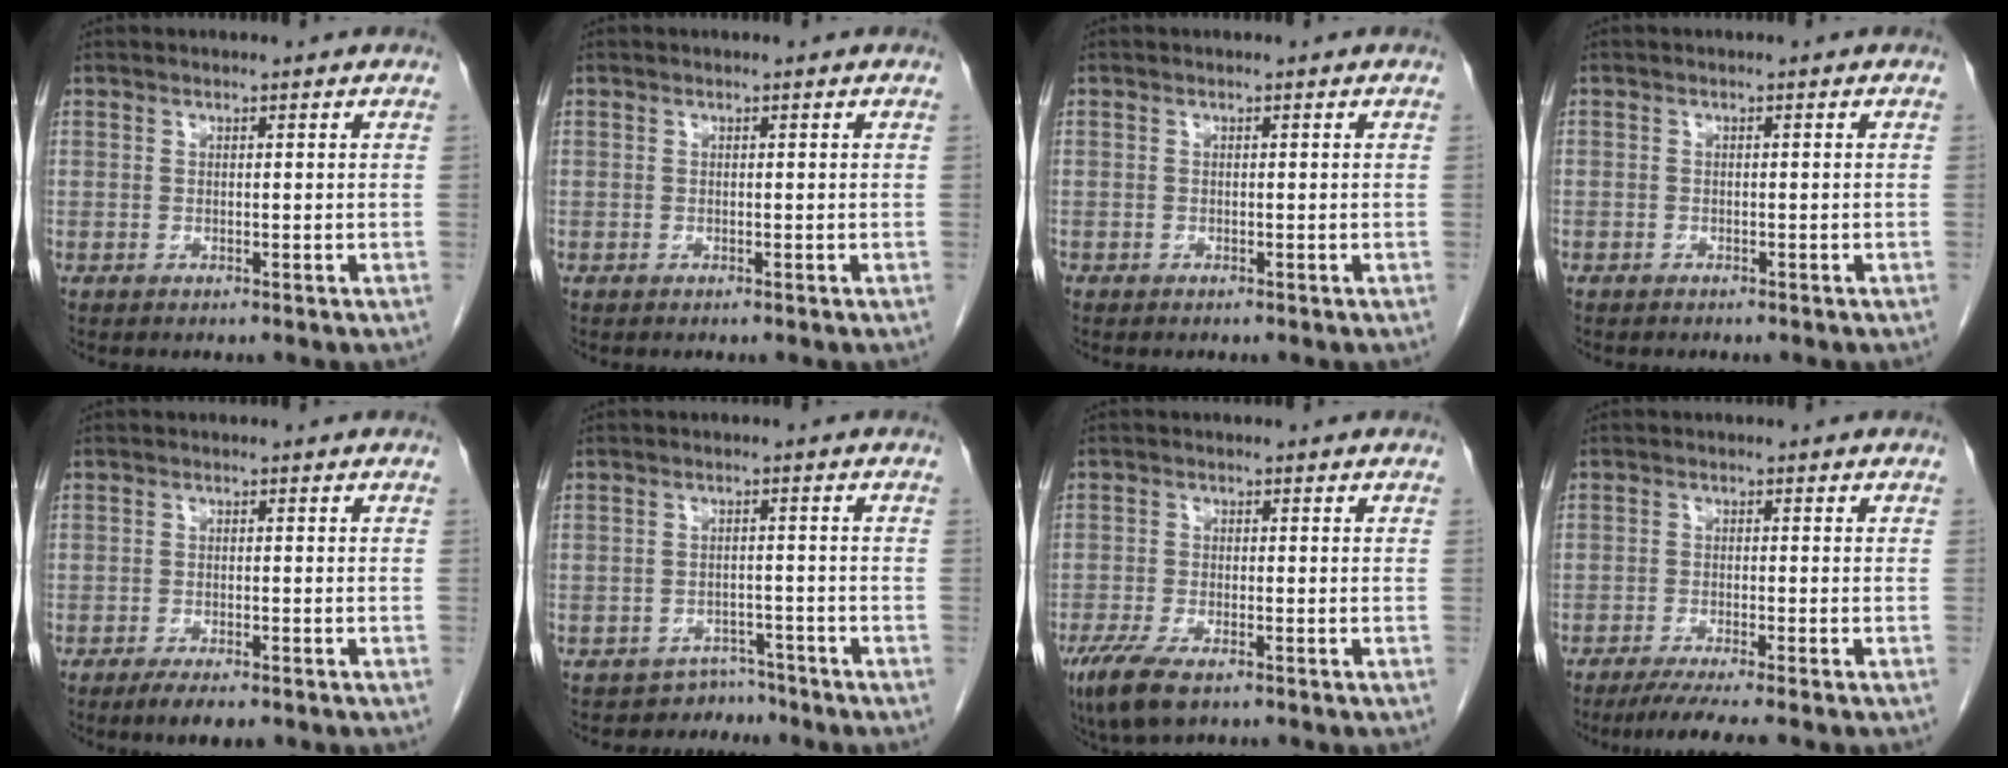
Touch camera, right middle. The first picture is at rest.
{"total": 0.0}
{"total": 0.0}
{"total": 0.6, "force": [-0.5, 0.4, 0.1], "torque": [-0.005, 0.001, -0.008]}
{"total": 2.9, "force": [-2.0, 0.9, 1.8], "torque": [-0.031, -0.004, -0.027]}
{"total": 3.5, "force": [-3.0, 1.2, -1.4], "torque": [0.027, 0.015, -0.043]}
{"total": 6.5, "force": [-4.2, 1.9, 4.6], "torque": [-0.091, -0.017, -0.069]}
{"total": 6.2, "force": [-5.2, -0.6, 3.4], "torque": [-0.047, -0.016, -0.083]}